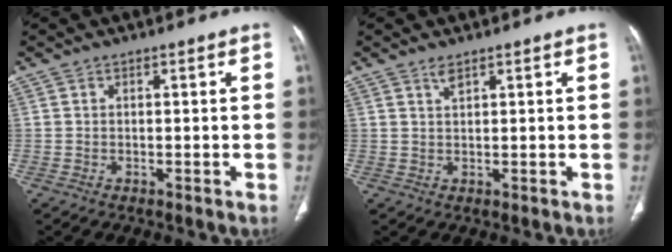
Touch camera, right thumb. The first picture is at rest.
{"total": 1.5, "force": [1.1, 0.4, 0.8], "torque": [-0.014, -0.004, 0.023]}